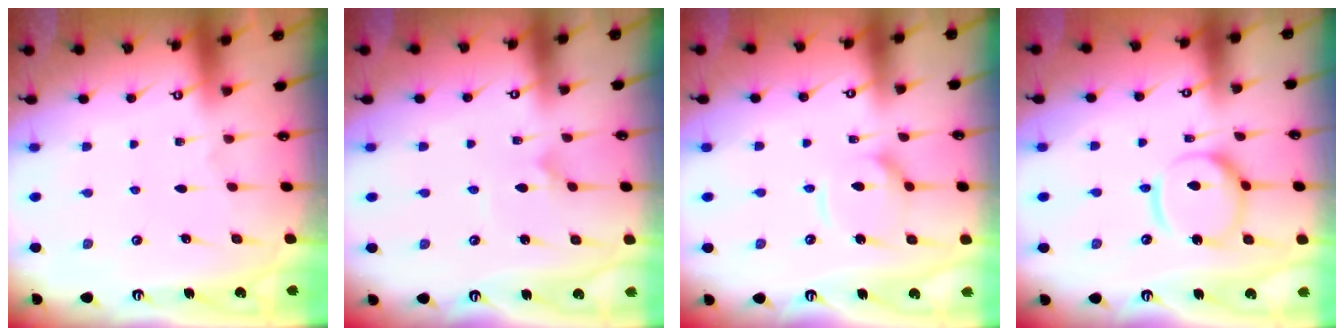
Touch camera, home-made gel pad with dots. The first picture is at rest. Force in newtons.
{"total": 3.5, "press": 3.5, "slide": 0.3}
{"total": 9.5, "press": 9.5, "slide": 0.9}
{"total": 13.6, "press": 13.5, "slide": 1.7}